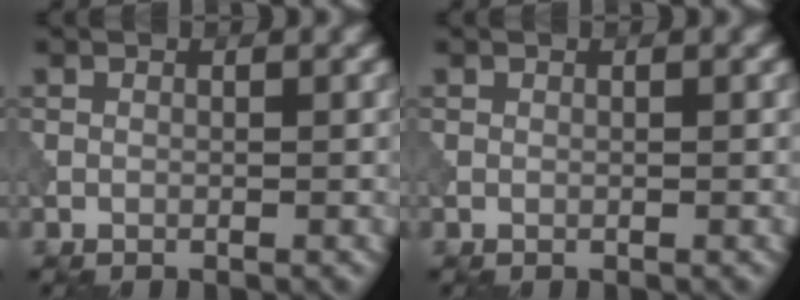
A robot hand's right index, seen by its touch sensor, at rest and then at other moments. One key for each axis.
{"total": 0.0}